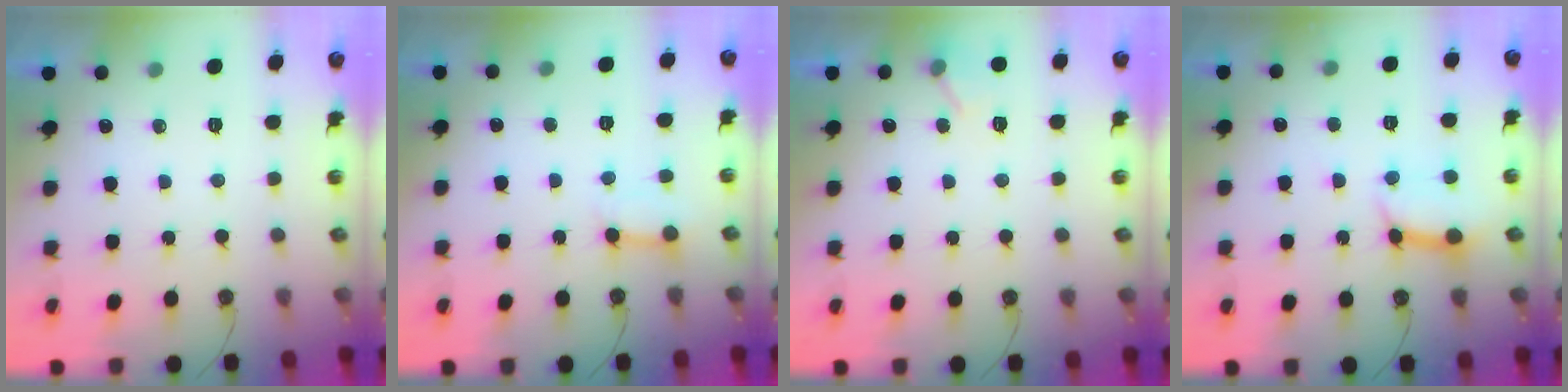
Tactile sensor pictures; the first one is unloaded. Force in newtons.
{"total": 5.4, "press": 5.4, "slide": 0.7}
{"total": 5.8, "press": 5.8, "slide": 0.8}
{"total": 11.0, "press": 10.9, "slide": 1.1}